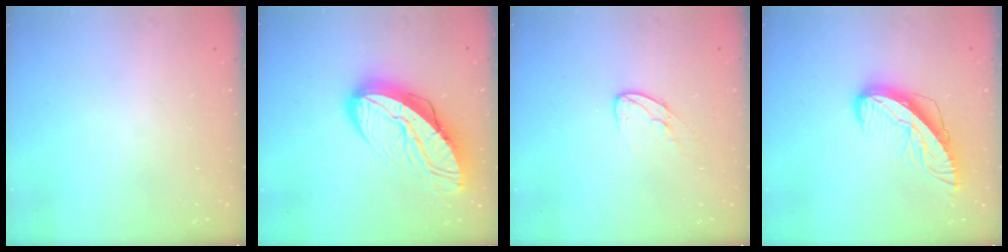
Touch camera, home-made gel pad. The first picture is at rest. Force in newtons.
{"total": 15.9, "press": 15.8, "slide": 1.3}
{"total": 6.6, "press": 6.6, "slide": 0.7}
{"total": 11.1, "press": 11.0, "slide": 1.0}